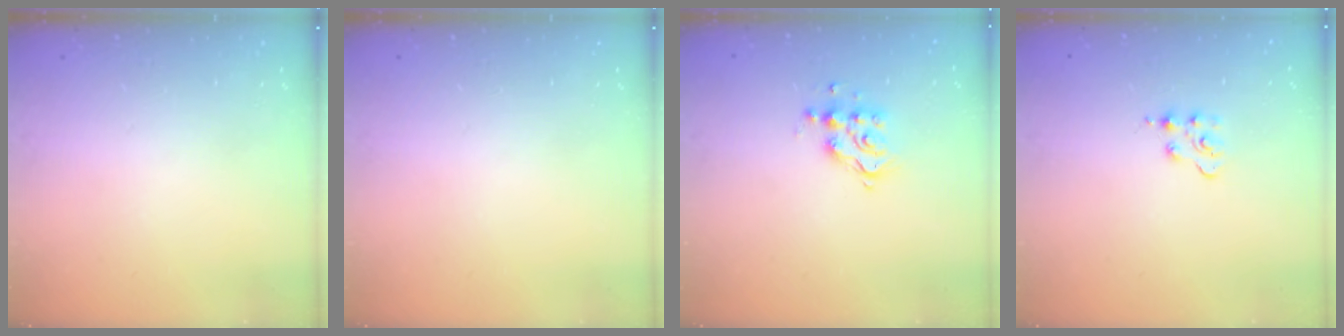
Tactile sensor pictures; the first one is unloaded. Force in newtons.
{"total": 0.0}
{"total": 8.0, "press": 8.0, "slide": 0.5}
{"total": 3.2, "press": 3.1, "slide": 0.4}